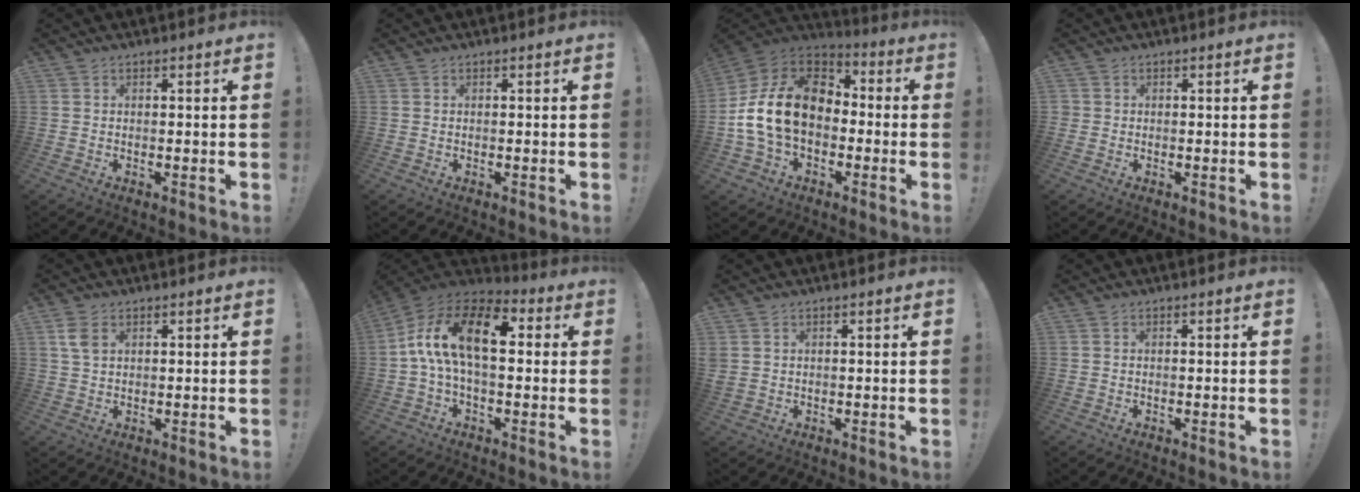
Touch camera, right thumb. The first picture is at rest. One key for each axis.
{"total": 0.0}
{"total": 20.0, "fx": 0.4, "fy": 13.9, "fz": 14.3, "tx": -0.242, "ty": 0.027, "tz": 0.022}
{"total": 0.7, "fx": 0.2, "fy": 0.7, "fz": 0.2, "tx": -0.004, "ty": 0.001, "tz": 0.004}
{"total": 4.6, "fx": 2.0, "fy": 2.7, "fz": 3.1, "tx": -0.051, "ty": -0.003, "tz": 0.037}
{"total": 17.6, "fx": 2.8, "fy": 8.8, "fz": 15.0, "tx": -0.273, "ty": 0.006, "tz": 0.046}
{"total": 1.4, "fx": 0.7, "fy": 1.0, "fz": 0.8, "tx": -0.017, "ty": 0.002, "tz": 0.014}
{"total": 0.0}